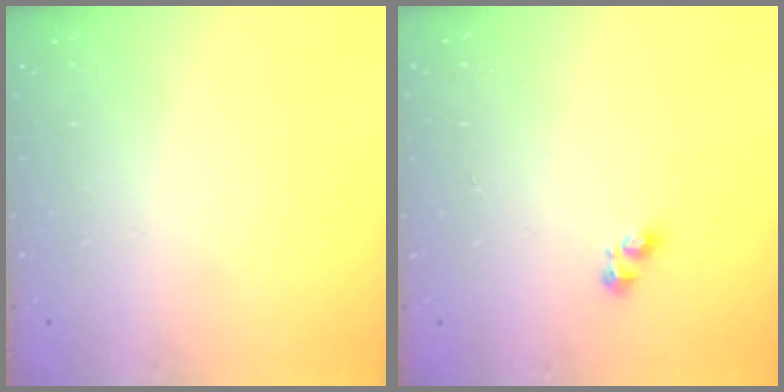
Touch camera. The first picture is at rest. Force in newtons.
{"total": 2.8, "press": 2.8, "slide": 0.3}